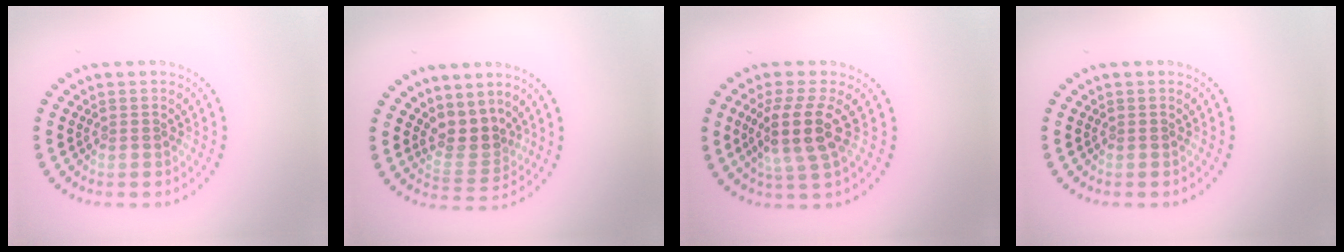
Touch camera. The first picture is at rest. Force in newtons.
{"total": 2.8, "press": 1.9, "slide": 2.1}
{"total": 4.1, "press": 3.3, "slide": 2.4}
{"total": 0.0}